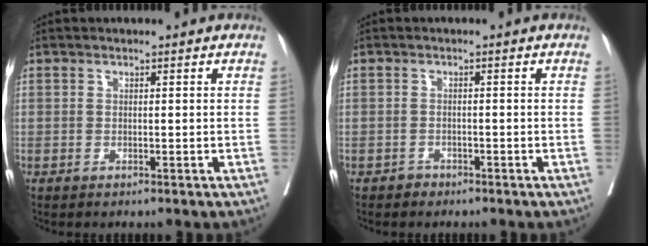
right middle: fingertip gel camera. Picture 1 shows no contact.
{"total": 1.0, "force": [-0.7, 0.6, -0.1], "torque": [-0.001, 0.003, -0.014]}